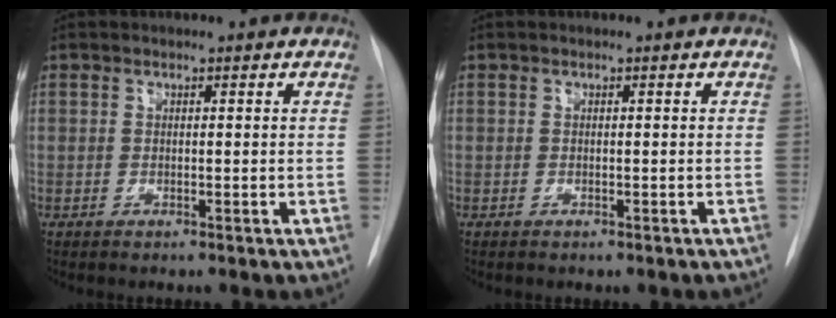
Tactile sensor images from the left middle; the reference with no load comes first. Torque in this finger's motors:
{"motor_torque": [0.97, -1.17, 0.35, 0.06]}